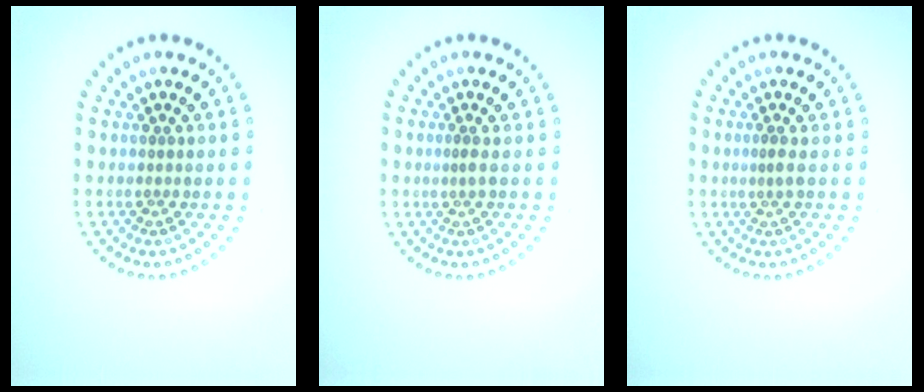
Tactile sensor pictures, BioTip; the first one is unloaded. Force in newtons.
{"total": 0.5, "press": 0.2, "slide": 0.5}
{"total": 0.8, "press": 0.4, "slide": 0.6}